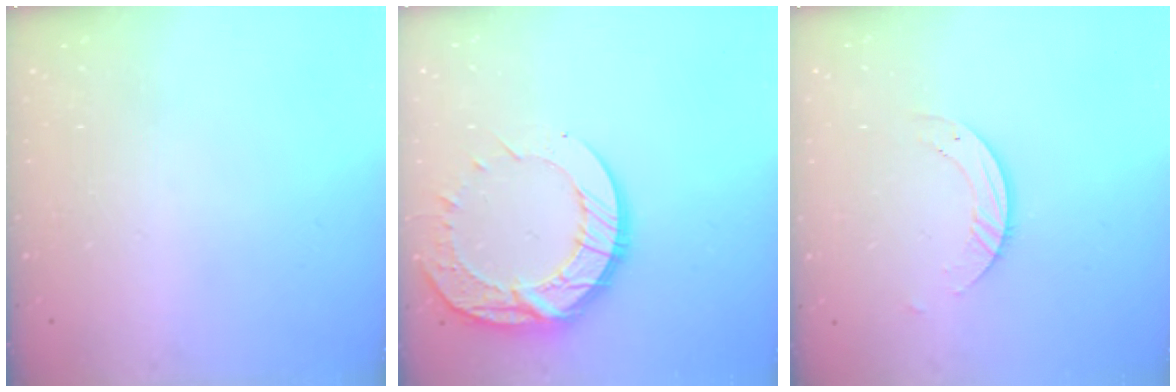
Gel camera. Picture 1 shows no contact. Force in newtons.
{"total": 15.6, "press": 15.6, "slide": 1.2}
{"total": 4.6, "press": 4.6, "slide": 0.5}